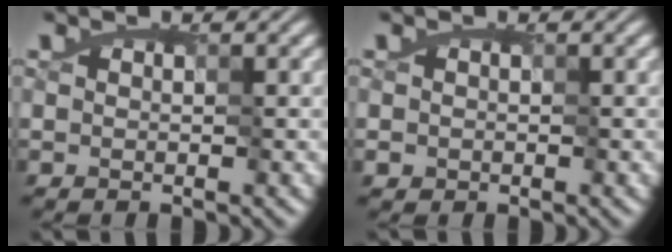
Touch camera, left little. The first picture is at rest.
{"total": 0.6, "force": [0.1, 0.6, 0.1], "torque": [-0.006, 0.002, 0.009]}